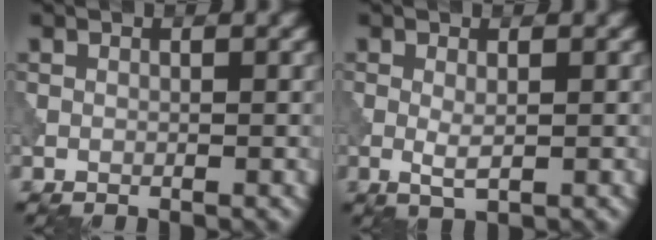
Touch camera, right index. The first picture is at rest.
{"total": 1.6, "force": [0.0, 0.4, 1.5], "torque": [-0.032, -0.003, -0.001]}